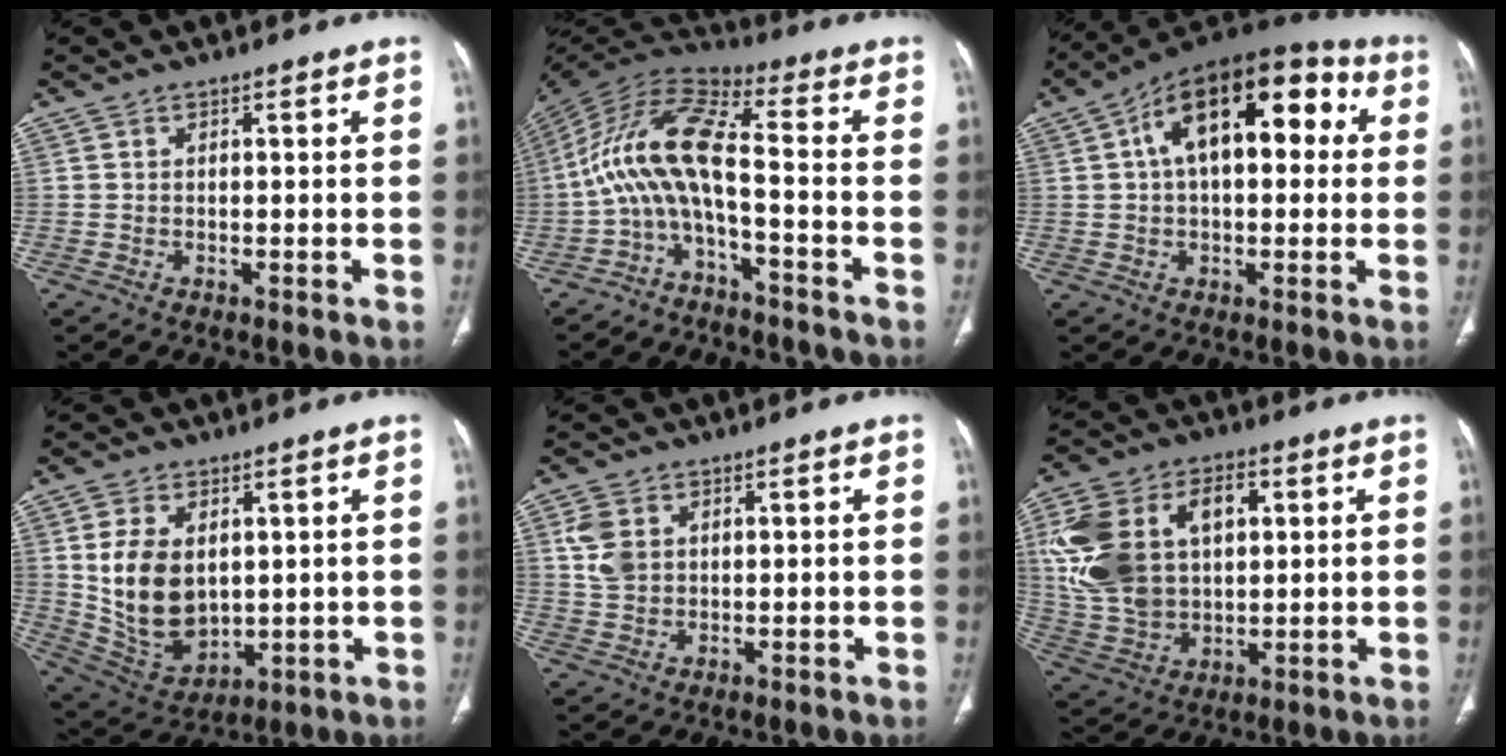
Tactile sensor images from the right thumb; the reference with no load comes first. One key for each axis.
{"total": 11.3, "fx": -4.4, "fy": 2.4, "fz": 10.1, "tx": -0.217, "ty": 0.085, "tz": -0.093}
{"total": 19.1, "fx": 4.4, "fy": 10.1, "fz": 15.6, "tx": -0.207, "ty": 0.041, "tz": 0.056}
{"total": 13.5, "fx": 2.0, "fy": 8.9, "fz": 10.0, "tx": -0.164, "ty": -0.014, "tz": 0.063}
{"total": 5.2, "fx": 1.7, "fy": 3.9, "fz": 3.1, "tx": -0.057, "ty": -0.002, "tz": 0.038}
{"total": 20.8, "fx": 4.5, "fy": 13.9, "fz": 14.8, "tx": -0.283, "ty": 0.010, "tz": 0.093}